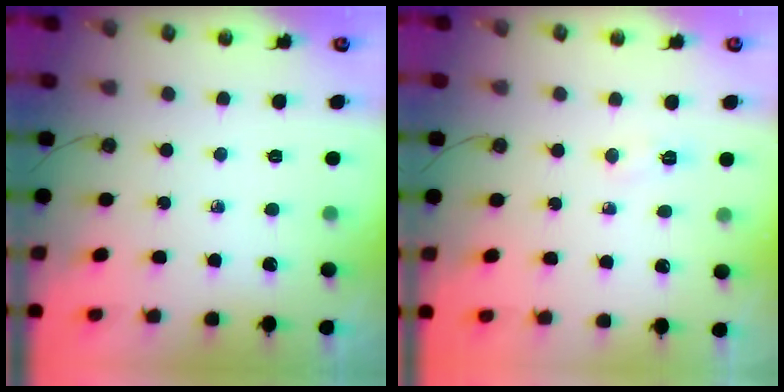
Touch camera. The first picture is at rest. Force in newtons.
{"total": 4.8, "press": 4.8, "slide": 0.7}